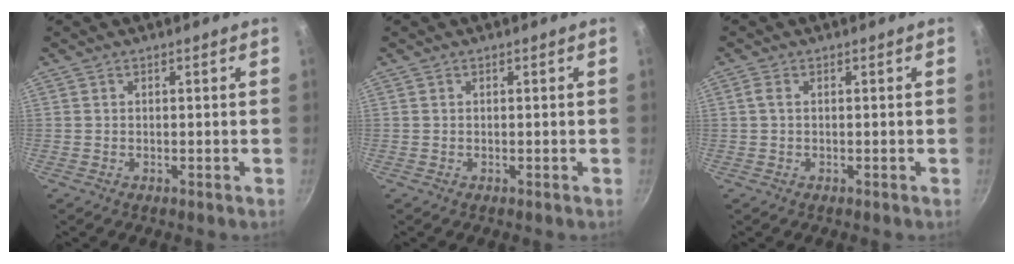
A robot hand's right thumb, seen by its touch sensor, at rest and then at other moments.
{"total": 0.0}
{"total": 1.2, "force": [0.3, 0.6, 1.0], "torque": [-0.021, 0.003, 0.004]}